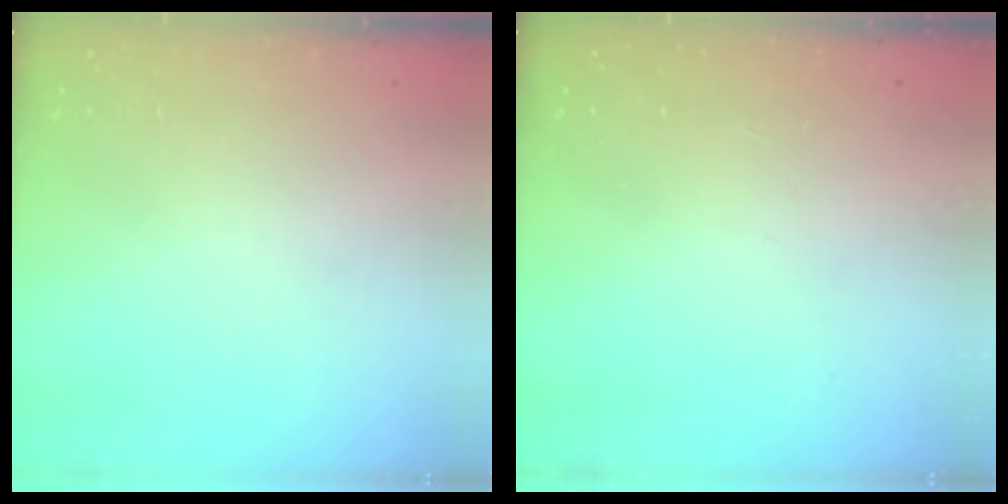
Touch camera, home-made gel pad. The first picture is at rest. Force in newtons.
{"total": 0.0}